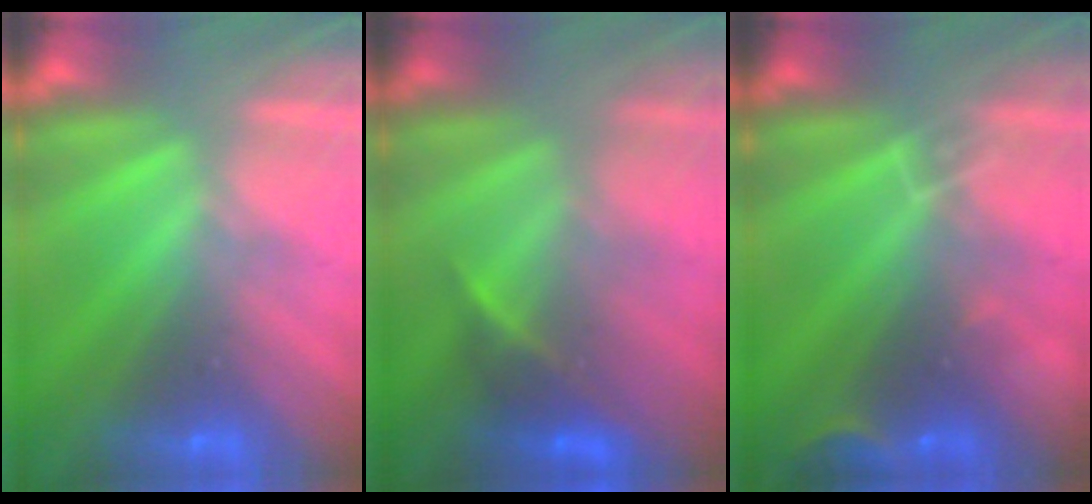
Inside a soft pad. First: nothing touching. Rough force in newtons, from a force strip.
{"total": 2.4}
{"total": 2.9}